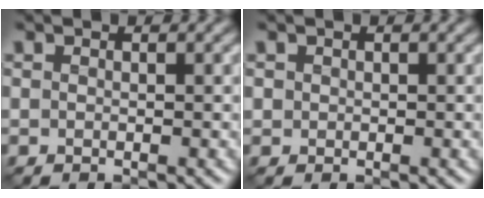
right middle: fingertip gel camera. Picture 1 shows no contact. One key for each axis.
{"total": 0.5, "fx": 0.0, "fy": 0.5, "fz": 0.0, "tx": 0.001, "ty": -0.005, "tz": -0.001}